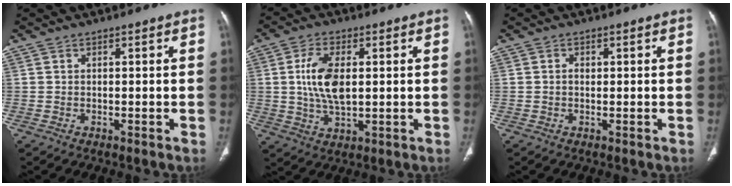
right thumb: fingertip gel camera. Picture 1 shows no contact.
{"total": 9.2, "force": [1.2, 4.7, 7.8], "torque": [-0.155, -0.005, 0.026]}
{"total": 0.8, "force": [0.1, 0.6, 0.5], "torque": [-0.010, 0.003, 0.003]}